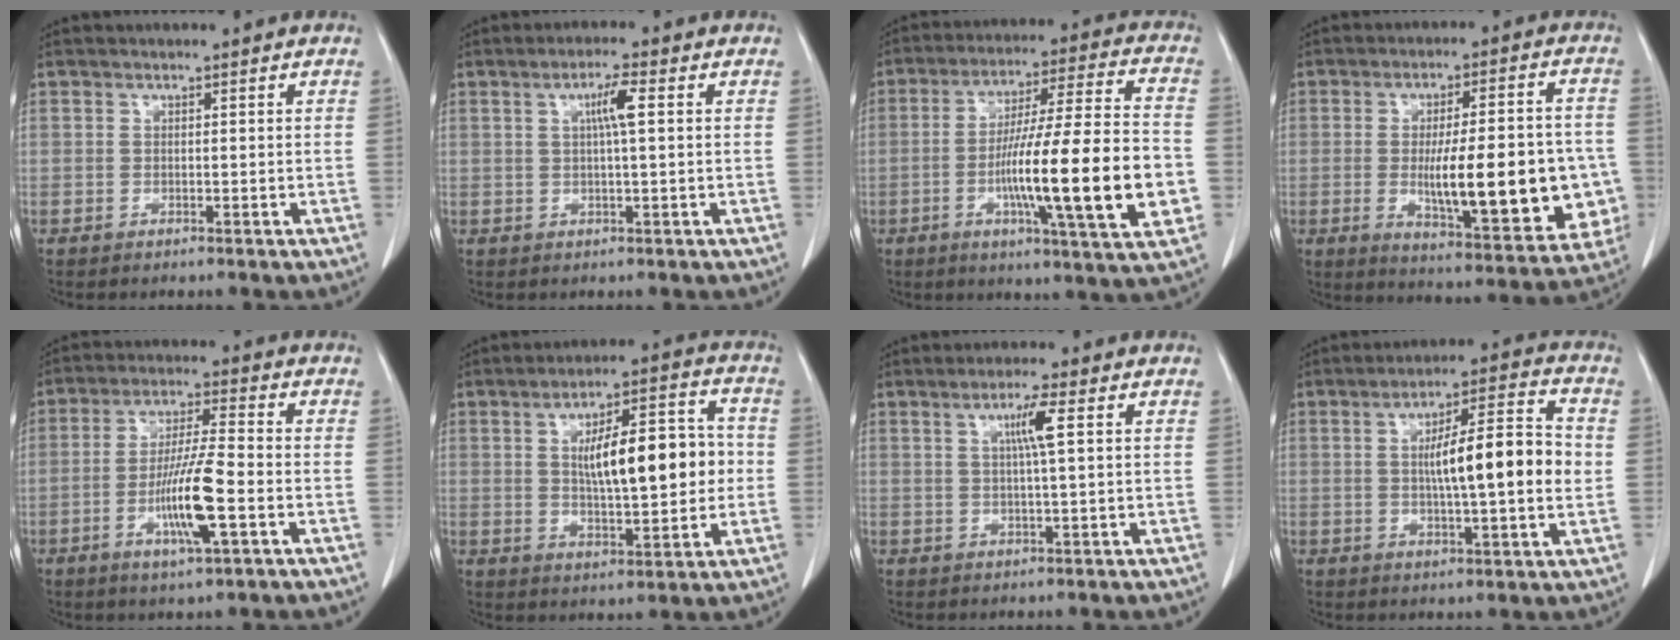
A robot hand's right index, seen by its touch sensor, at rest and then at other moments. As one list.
[{"total": 3.9, "force": [1.0, 0.2, 3.7], "torque": [-0.067, 0.005, 0.015]}, {"total": 20.9, "force": [-4.5, 0.8, 20.4], "torque": [-0.307, -0.006, -0.070]}, {"total": 19.8, "force": [-2.9, 4.9, 19.0], "torque": [-0.231, 0.008, -0.022]}, {"total": 10.5, "force": [-3.2, 0.6, 10.0], "torque": [-0.189, -0.010, -0.061]}, {"total": 13.8, "force": [0.8, 3.9, 13.2], "torque": [-0.205, 0.025, 0.018]}, {"total": 4.2, "force": [1.2, -0.5, 4.0], "torque": [-0.073, 0.000, 0.020]}, {"total": 12.9, "force": [0.4, 1.5, 12.8], "torque": [-0.201, 0.016, 0.001]}]